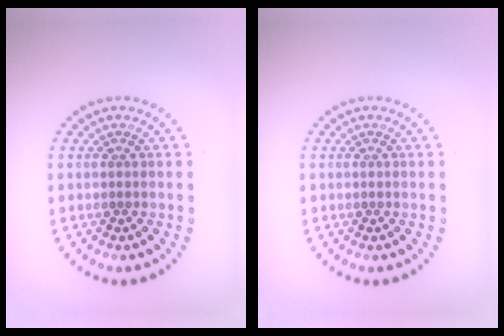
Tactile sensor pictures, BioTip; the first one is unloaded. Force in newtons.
{"total": 0.0}